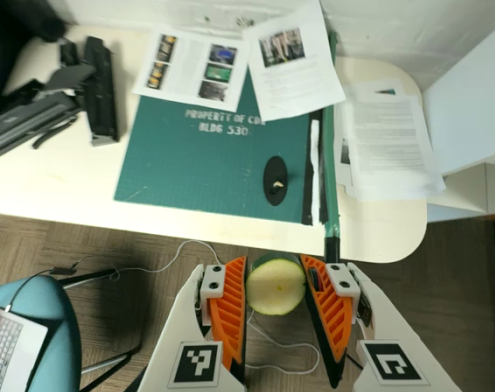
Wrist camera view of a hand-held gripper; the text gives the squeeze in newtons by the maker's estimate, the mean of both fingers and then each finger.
{"total": 9.7, "left": 9.7, "right": 9.7}